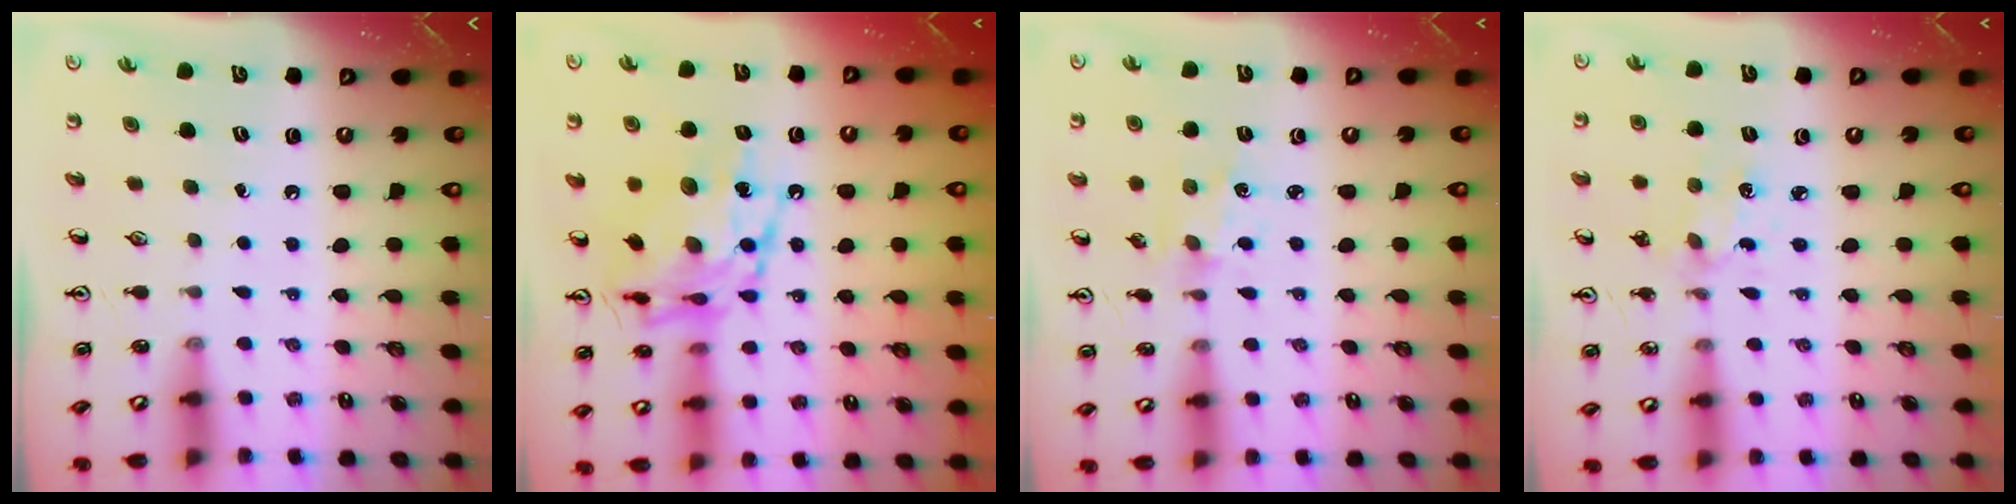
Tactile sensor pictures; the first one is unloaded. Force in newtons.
{"total": 16.5, "press": 16.4, "slide": 1.3}
{"total": 1.7, "press": 1.7, "slide": 0.3}
{"total": 2.5, "press": 2.4, "slide": 0.6}